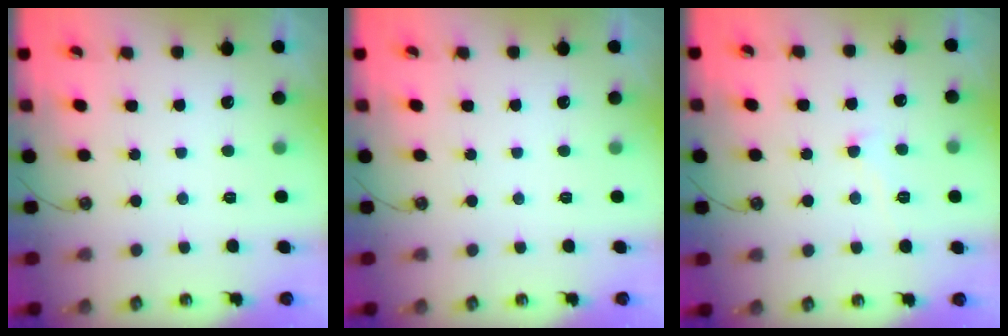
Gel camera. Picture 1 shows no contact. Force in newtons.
{"total": 0.0}
{"total": 3.0, "press": 2.9, "slide": 0.7}